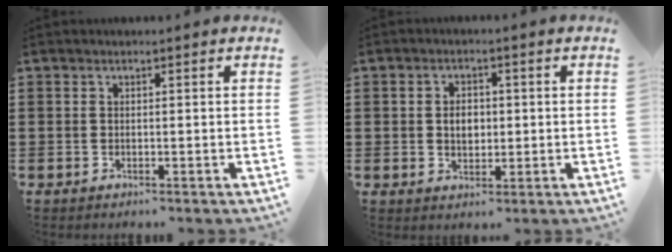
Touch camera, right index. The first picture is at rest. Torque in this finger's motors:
{"motor_torque": [0.17, -0.05, 0.23, 0.02]}